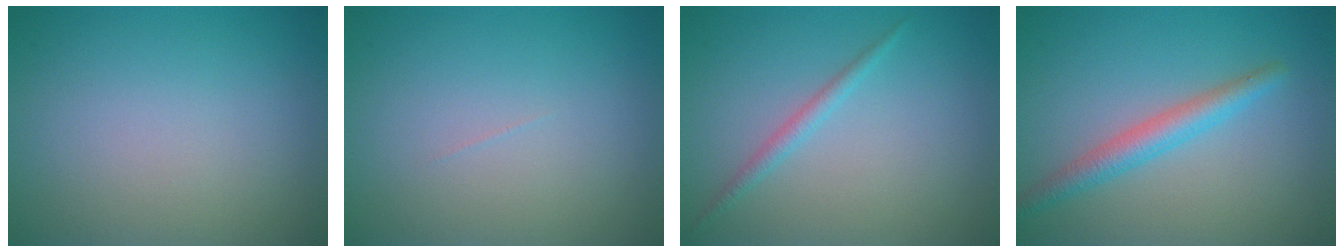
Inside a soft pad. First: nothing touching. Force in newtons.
{"total": 0.0}
{"total": 1.3, "press": 1.3, "slide": 0.0}
{"total": 2.9, "press": 2.9, "slide": 0.1}